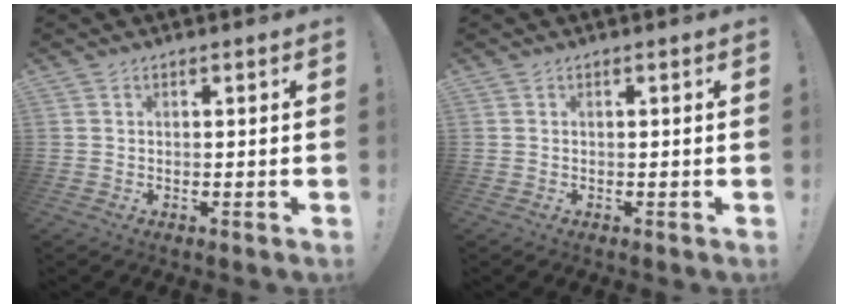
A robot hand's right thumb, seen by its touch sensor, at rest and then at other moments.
{"total": 0.0}